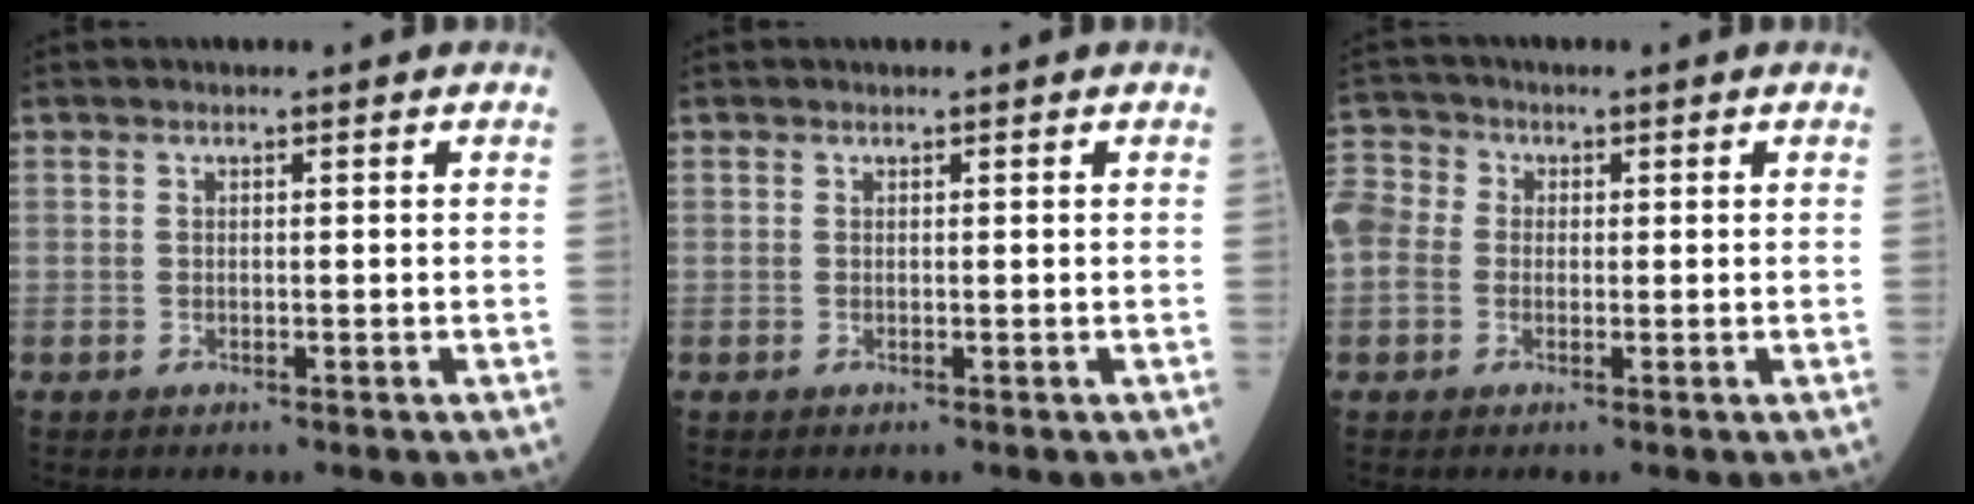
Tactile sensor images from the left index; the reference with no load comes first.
{"total": 0.0}
{"total": 12.1, "force": [0.8, 10.7, 5.5], "torque": [-0.177, 0.043, 0.015]}